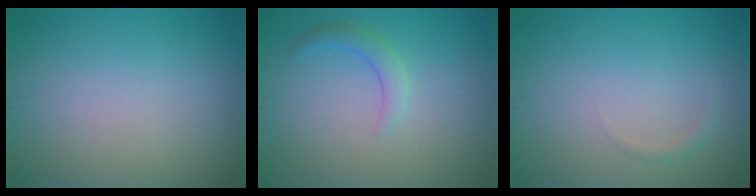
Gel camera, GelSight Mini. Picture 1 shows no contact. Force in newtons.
{"total": 1.7, "press": 1.7, "slide": 0.1}
{"total": 0.7, "press": 0.7, "slide": 0.0}